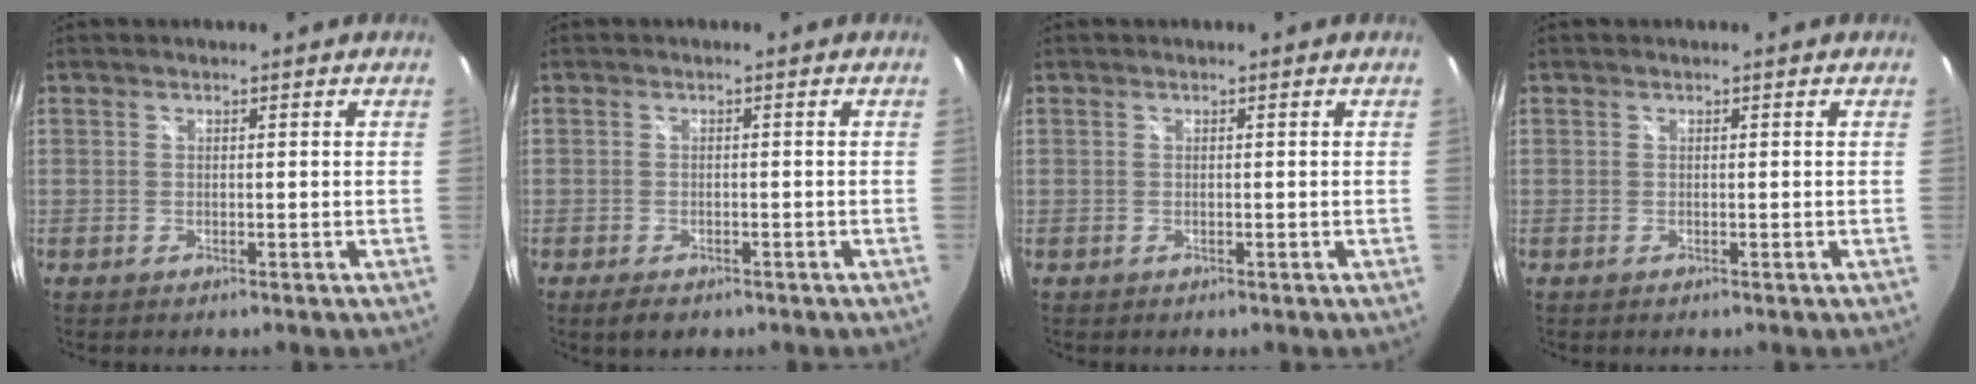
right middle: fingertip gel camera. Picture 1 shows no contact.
{"total": 3.4, "force": [-2.3, 1.8, 1.8], "torque": [-0.039, -0.011, -0.034]}
{"total": 0.0}
{"total": 0.0}